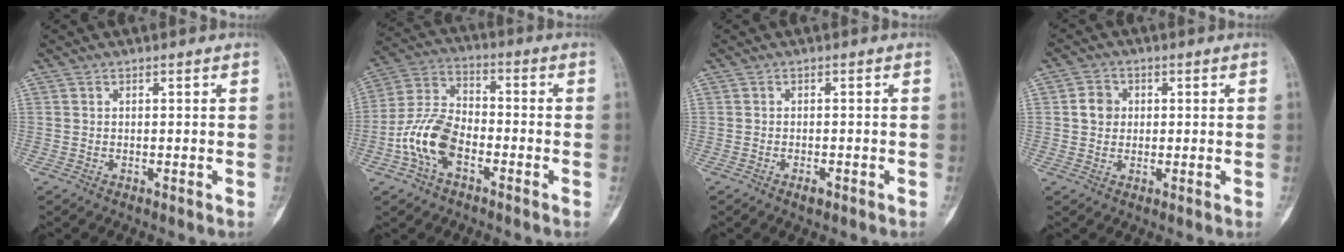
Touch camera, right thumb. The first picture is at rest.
{"total": 11.6, "force": [-4.2, 6.8, 8.4], "torque": [-0.168, 0.036, -0.086]}
{"total": 1.5, "force": [-0.9, 0.6, 1.0], "torque": [-0.019, 0.002, -0.014]}
{"total": 3.8, "force": [0.5, 3.3, 1.7], "torque": [-0.015, 0.004, 0.004]}